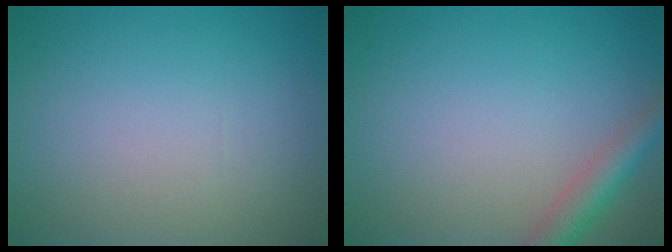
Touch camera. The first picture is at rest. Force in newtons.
{"total": 2.9, "press": 2.9, "slide": 0.2}